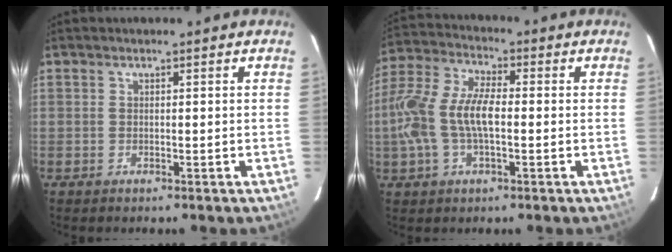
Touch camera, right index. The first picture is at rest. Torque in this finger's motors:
{"motor_torque": [0.44, -0.09, 0.42, 0.21]}